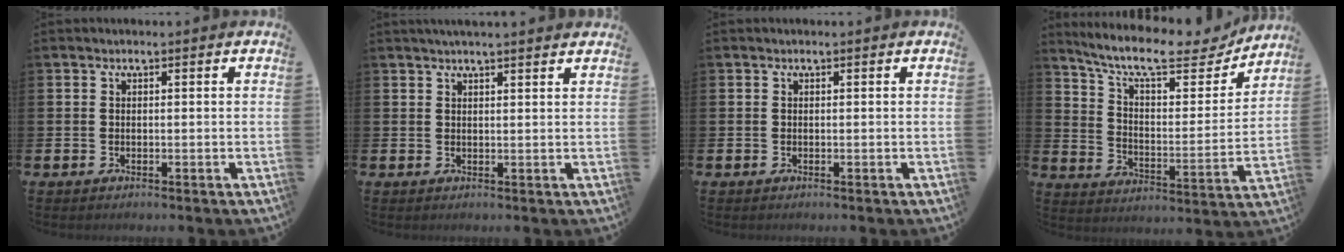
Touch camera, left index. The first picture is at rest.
{"total": 2.1, "force": [2.0, -0.2, 0.5], "torque": [-0.012, -0.005, 0.037]}
{"total": 0.0}
{"total": 11.1, "force": [9.7, 2.8, 4.8], "torque": [-0.116, -0.064, 0.163]}